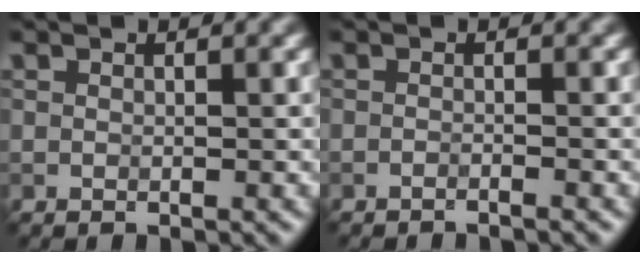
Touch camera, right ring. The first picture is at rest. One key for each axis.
{"total": 0.9, "fx": -0.8, "fy": 0.0, "fz": 0.4, "tx": -0.009, "ty": -0.002, "tz": -0.018}